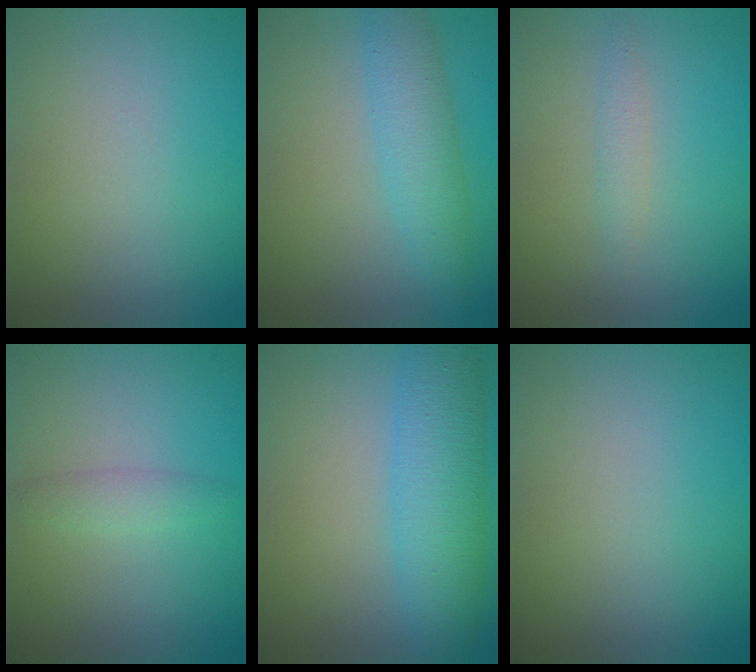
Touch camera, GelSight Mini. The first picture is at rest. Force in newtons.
{"total": 3.8, "press": 3.8, "slide": 0.1}
{"total": 1.2, "press": 1.2, "slide": 0.0}
{"total": 1.5, "press": 1.5, "slide": 0.0}
{"total": 6.4, "press": 6.4, "slide": 0.1}
{"total": 0.0}